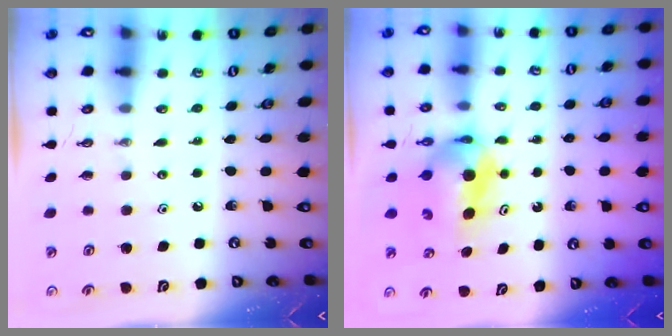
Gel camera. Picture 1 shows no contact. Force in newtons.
{"total": 7.1, "press": 5.0, "slide": 5.1}